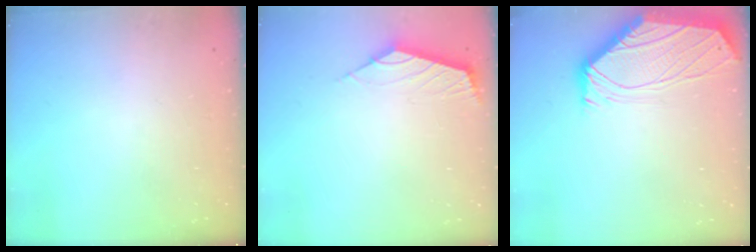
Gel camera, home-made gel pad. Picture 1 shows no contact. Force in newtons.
{"total": 2.5, "press": 2.4, "slide": 0.6}
{"total": 0.5, "press": 0.4, "slide": 0.3}